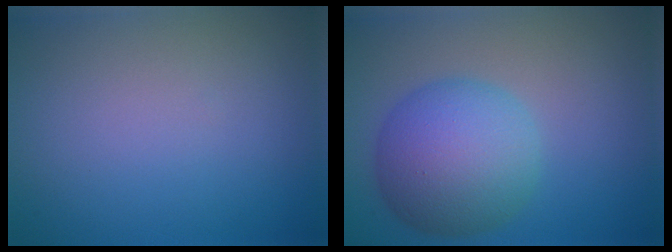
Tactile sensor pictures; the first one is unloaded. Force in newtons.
{"total": 7.7, "press": 7.7, "slide": 0.1}